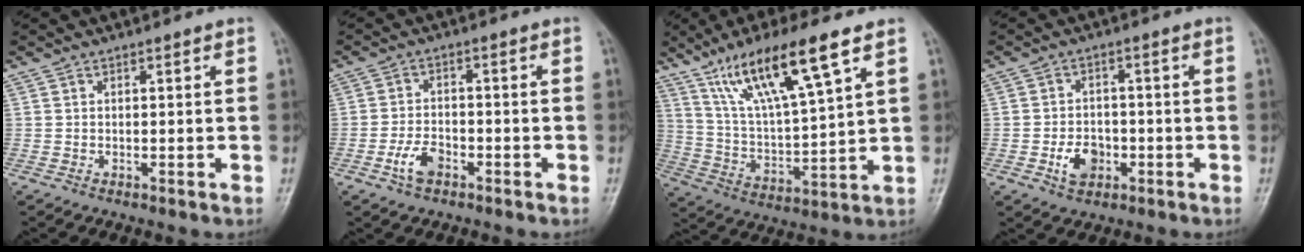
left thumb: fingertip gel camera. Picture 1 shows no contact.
{"total": 4.8, "force": [-2.6, 2.7, 3.1], "torque": [-0.057, 0.018, -0.048]}
{"total": 16.8, "force": [9.6, 3.1, 13.5], "torque": [-0.243, -0.031, 0.191]}
{"total": 5.8, "force": [-2.1, 4.2, 3.4], "torque": [-0.041, 0.014, -0.034]}